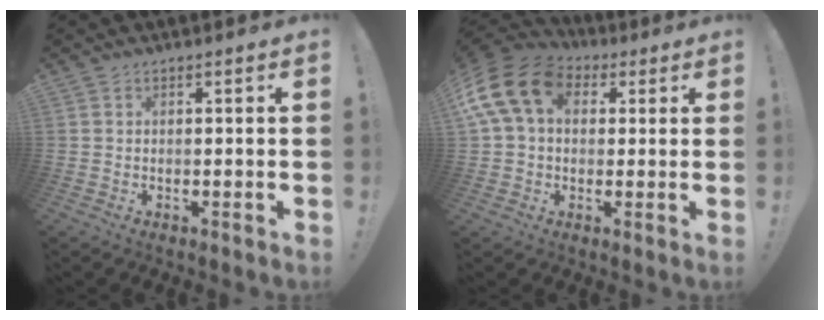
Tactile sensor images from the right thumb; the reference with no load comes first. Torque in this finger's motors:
{"motor_torque": [2.50, 2.50, 0.51, -0.09, 0.52]}